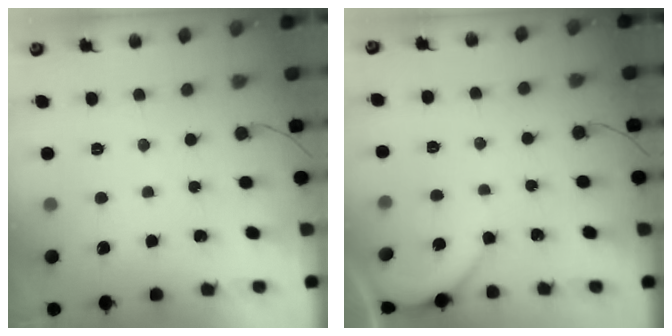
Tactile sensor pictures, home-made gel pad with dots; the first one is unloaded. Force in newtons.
{"total": 2.8, "press": 2.8, "slide": 0.4}